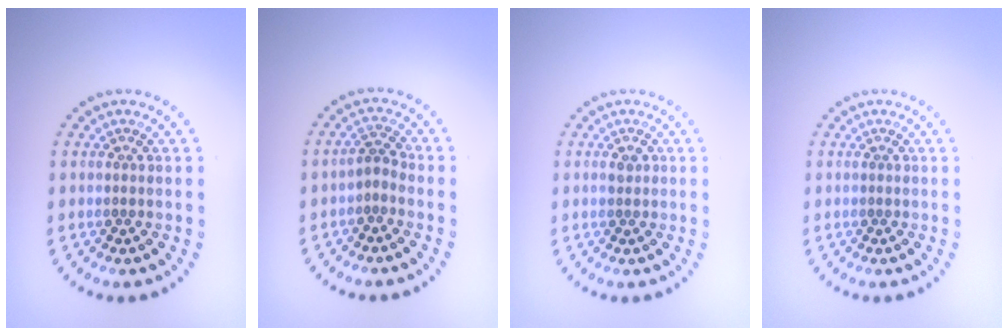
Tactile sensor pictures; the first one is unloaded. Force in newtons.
{"total": 1.6, "press": 1.1, "slide": 1.2}
{"total": 0.9, "press": 0.9, "slide": 0.1}
{"total": 0.0}